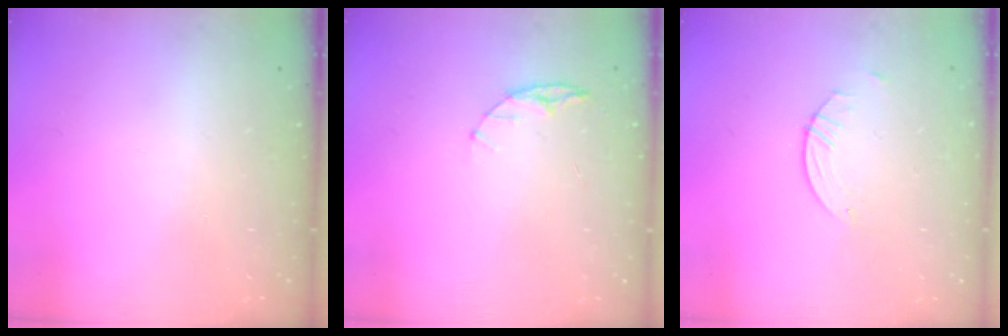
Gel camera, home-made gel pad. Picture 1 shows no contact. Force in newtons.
{"total": 5.1, "press": 5.1, "slide": 0.6}
{"total": 0.8, "press": 0.8, "slide": 0.2}